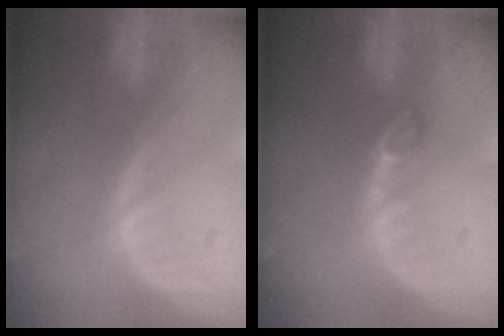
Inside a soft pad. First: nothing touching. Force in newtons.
{"total": 2.0, "press": 1.9, "slide": 0.4}